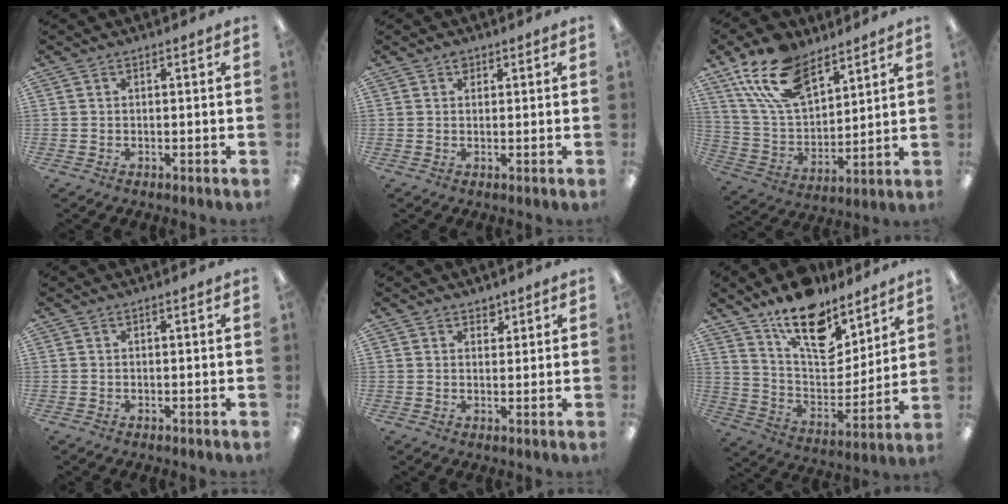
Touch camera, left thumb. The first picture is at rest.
{"total": 1.5, "force": [1.0, 1.0, 0.5], "torque": [-0.002, -0.002, 0.016]}
{"total": 18.3, "force": [11.7, 9.4, 10.3], "torque": [-0.219, -0.042, 0.218]}
{"total": 0.0}
{"total": 2.2, "force": [1.7, 1.3, 0.3], "torque": [0.008, -0.007, 0.029]}
{"total": 17.8, "force": [13.1, 8.5, 8.6], "torque": [-0.137, -0.096, 0.233]}